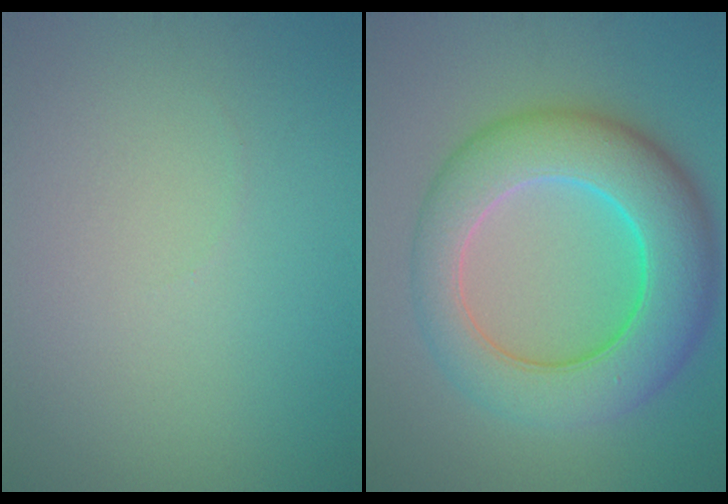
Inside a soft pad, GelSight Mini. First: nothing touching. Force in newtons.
{"total": 10.5, "press": 10.5, "slide": 0.3}